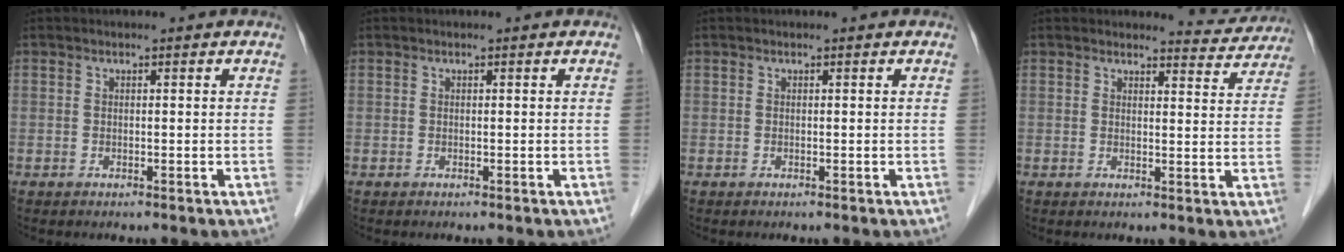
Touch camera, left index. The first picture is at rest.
{"total": 0.0}
{"total": 0.0}
{"total": 4.9, "force": [4.8, 0.8, -0.6], "torque": [0.008, -0.020, 0.042]}